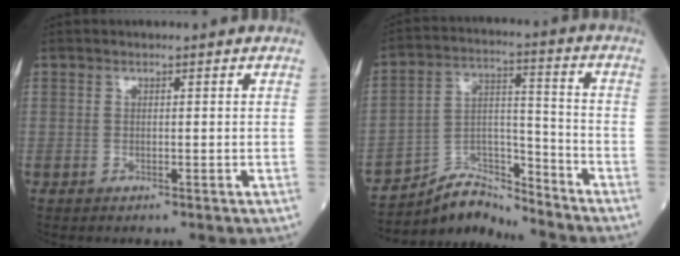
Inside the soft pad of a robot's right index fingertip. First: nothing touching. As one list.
[{"total": 9.2, "force": [-9.1, 1.4, 0.3], "torque": [-0.009, 0.038, -0.167]}]